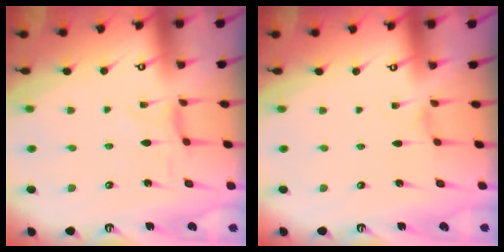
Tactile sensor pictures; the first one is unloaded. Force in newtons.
{"total": 0.0}